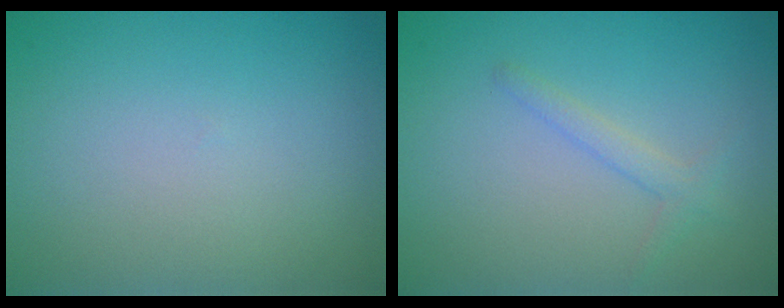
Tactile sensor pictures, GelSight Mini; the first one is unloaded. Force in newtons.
{"total": 1.4, "press": 1.4, "slide": 0.1}